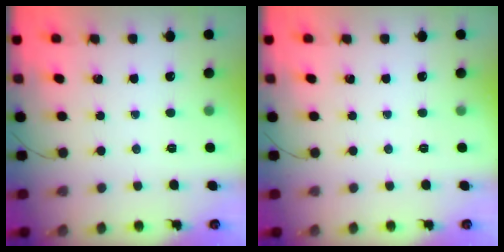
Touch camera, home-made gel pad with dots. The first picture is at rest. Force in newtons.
{"total": 0.0}